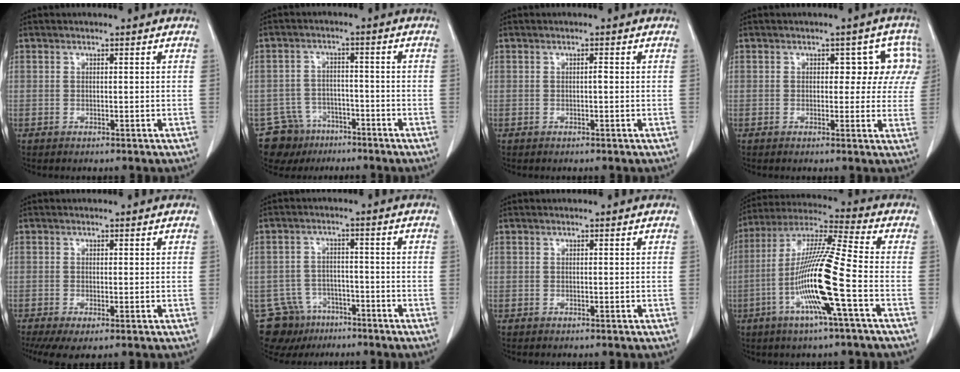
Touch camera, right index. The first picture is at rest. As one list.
[{"total": 7.4, "force": [-5.2, 5.3, 0.3], "torque": [-0.002, 0.015, -0.082]}, {"total": 0.5, "force": [-0.1, 0.1, 0.5], "torque": [-0.008, 0.001, -0.002]}, {"total": 5.8, "force": [1.6, 3.7, 4.2], "torque": [-0.019, 0.024, 0.012]}, {"total": 4.5, "force": [-2.2, 1.6, 3.5], "torque": [-0.063, -0.013, -0.036]}, {"total": 8.9, "force": [-6.4, 6.1, 1.0], "torque": [-0.019, 0.018, -0.099]}, {"total": 0.0}, {"total": 15.2, "force": [-4.5, -0.6, 14.5], "torque": [-0.289, -0.007, -0.096]}]